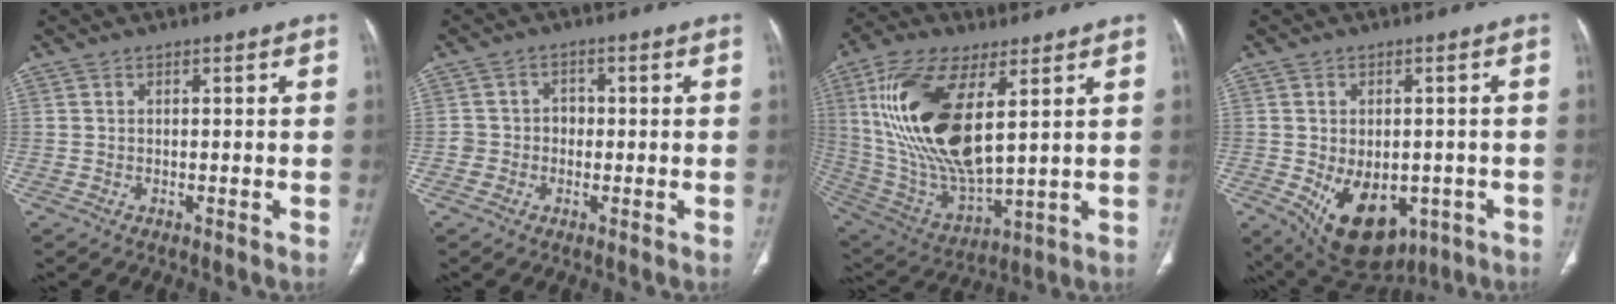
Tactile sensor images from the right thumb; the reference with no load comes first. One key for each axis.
{"total": 3.4, "fx": -0.6, "fy": 3.2, "fz": 1.1, "tx": 0.005, "ty": 0.015, "tz": -0.013}
{"total": 23.0, "fx": 6.3, "fy": 10.0, "fz": 19.8, "tx": -0.401, "ty": -0.029, "tz": 0.126}
{"total": 14.4, "fx": -4.8, "fy": 9.3, "fz": 10.0, "tx": -0.129, "ty": -0.001, "tz": -0.046}